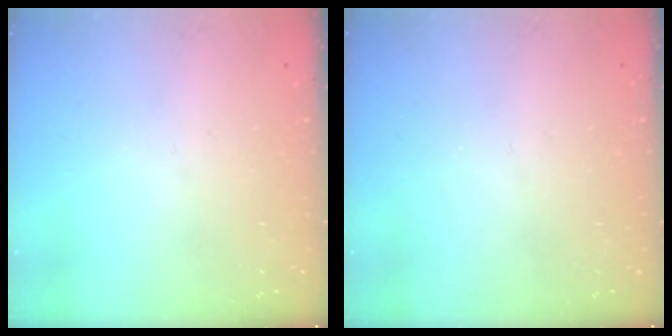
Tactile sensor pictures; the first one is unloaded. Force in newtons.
{"total": 0.0}